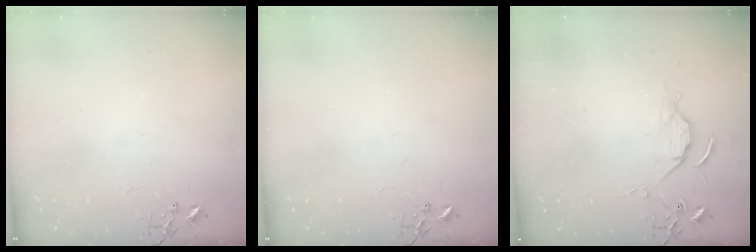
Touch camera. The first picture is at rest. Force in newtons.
{"total": 0.0}
{"total": 5.2, "press": 5.2, "slide": 0.7}